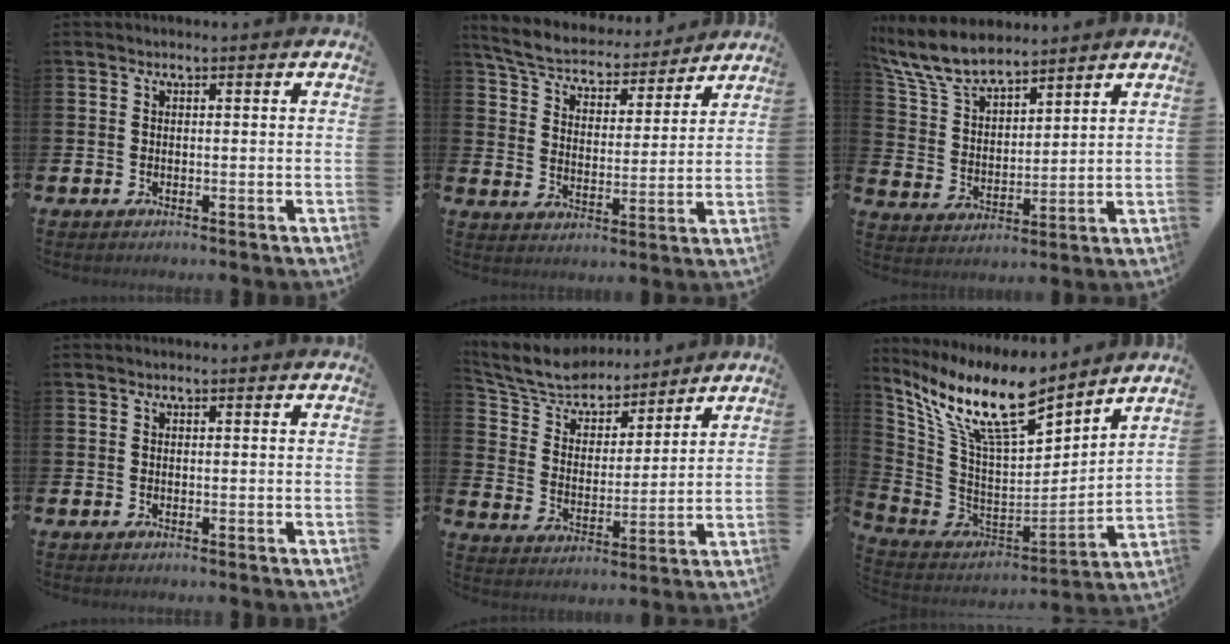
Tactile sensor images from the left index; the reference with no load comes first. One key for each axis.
{"total": 6.4, "fx": 6.1, "fy": 1.5, "fz": 1.3, "tx": -0.061, "ty": -0.043, "tz": 0.104}
{"total": 8.8, "fx": 7.9, "fy": 2.3, "fz": 3.0, "tx": -0.095, "ty": -0.029, "tz": 0.148}
{"total": 0.0}
{"total": 8.1, "fx": 7.6, "fy": 2.7, "fz": 1.2, "tx": -0.072, "ty": -0.053, "tz": 0.136}
{"total": 12.4, "fx": 9.6, "fy": 2.9, "fz": 7.2, "tx": -0.181, "ty": -0.055, "tz": 0.170}